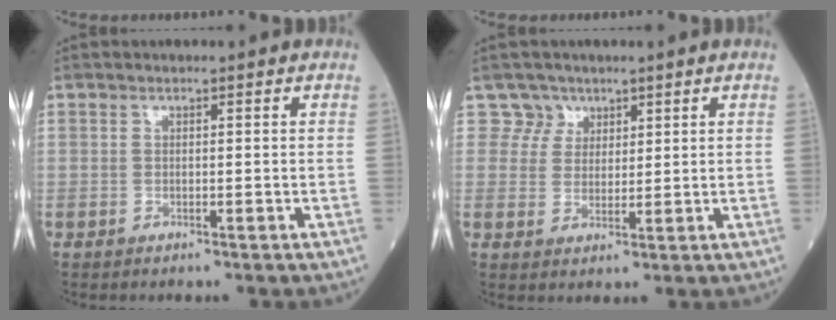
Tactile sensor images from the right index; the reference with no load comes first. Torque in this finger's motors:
{"motor_torque": [-0.31, -0.04, -0.07, -0.03]}